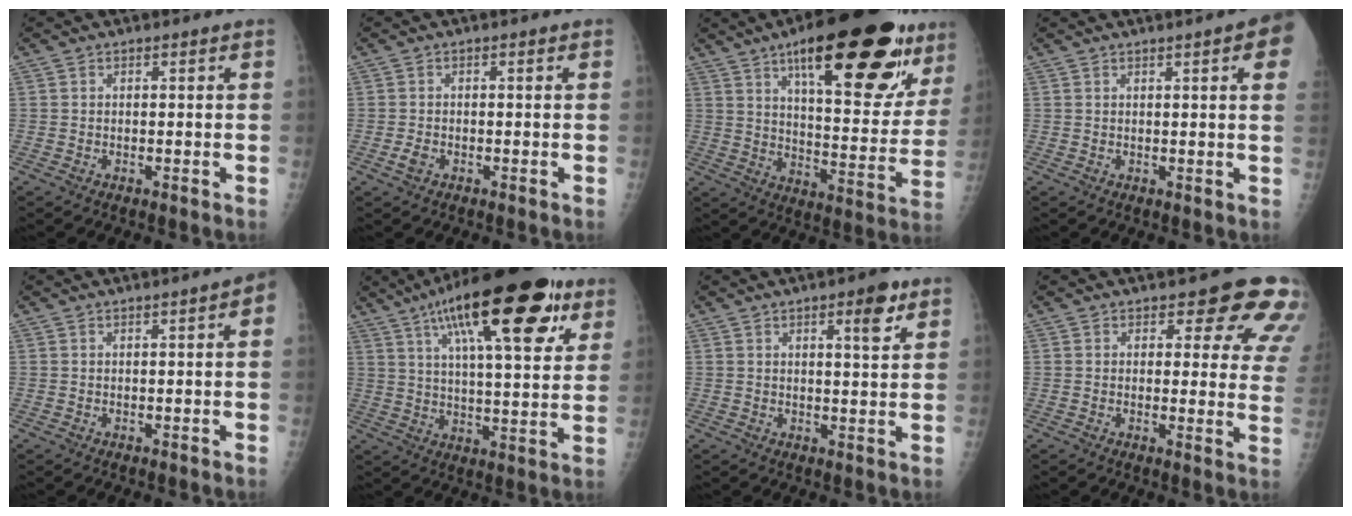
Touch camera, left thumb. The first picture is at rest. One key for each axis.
{"total": 1.5, "fx": -0.8, "fy": 1.0, "fz": 0.8, "tx": -0.015, "ty": -0.001, "tz": -0.014}
{"total": 29.2, "fx": 16.5, "fy": 9.3, "fz": 22.3, "tx": -0.286, "ty": -0.047, "tz": 0.244}
{"total": 7.2, "fx": 3.0, "fy": 0.8, "fz": 6.5, "tx": -0.067, "ty": 0.002, "tz": 0.029}
{"total": 3.0, "fx": 0.7, "fy": 0.4, "fz": 2.9, "tx": -0.034, "ty": 0.008, "tz": 0.005}
{"total": 25.2, "fx": 12.8, "fy": 7.9, "fz": 20.3, "tx": -0.297, "ty": -0.013, "tz": 0.196}
{"total": 5.4, "fx": 2.9, "fy": 1.5, "fz": 4.2, "tx": -0.049, "ty": -0.015, "tz": 0.039}
{"total": 11.5, "fx": 7.9, "fy": 4.8, "fz": 6.9, "tx": -0.030, "ty": -0.041, "tz": 0.068}